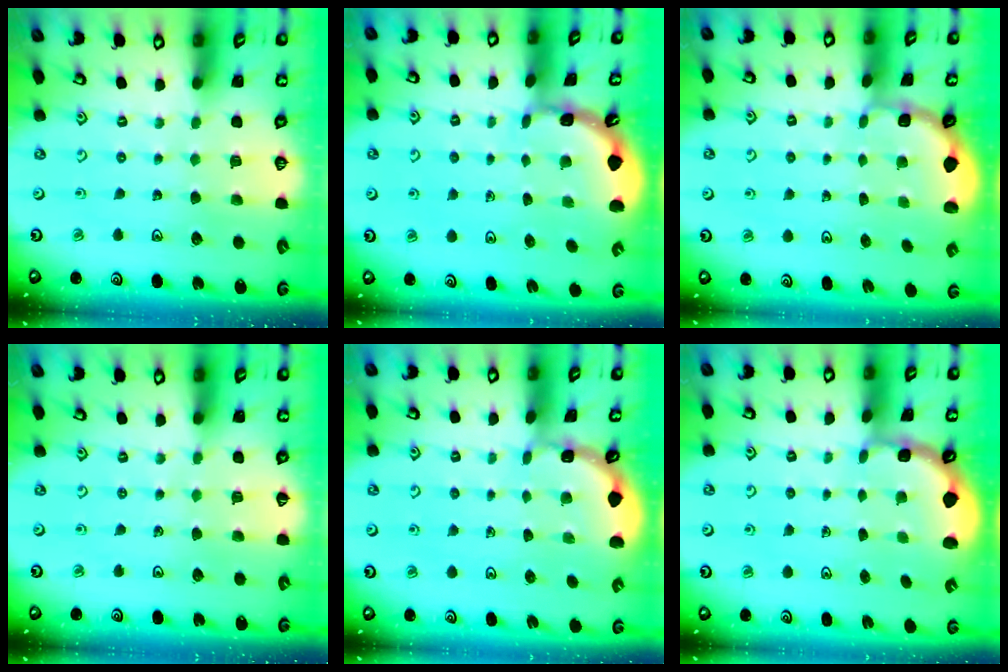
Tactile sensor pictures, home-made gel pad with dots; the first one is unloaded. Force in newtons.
{"total": 1.6, "press": 1.6, "slide": 0.1}
{"total": 1.8, "press": 1.6, "slide": 0.7}
{"total": 2.5, "press": 2.5, "slide": 0.5}
{"total": 1.0, "press": 0.9, "slide": 0.2}
{"total": 2.0, "press": 1.6, "slide": 1.2}